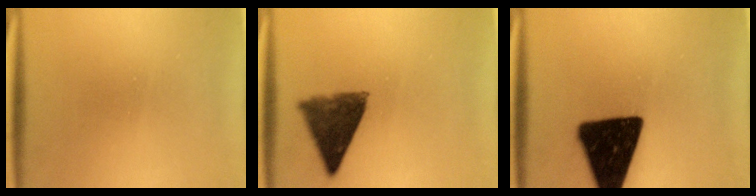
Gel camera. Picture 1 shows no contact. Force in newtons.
{"total": 7.2}
{"total": 19.3}